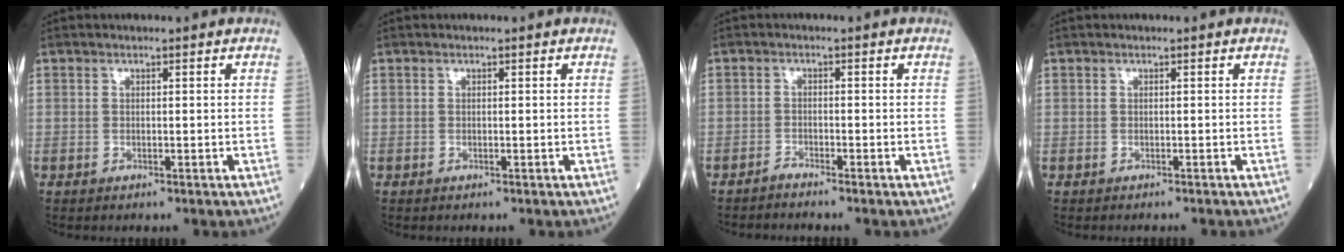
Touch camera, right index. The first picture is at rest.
{"total": 0.0}
{"total": 1.3, "force": [-1.2, -0.3, 0.0], "torque": [-0.001, -0.005, -0.021]}
{"total": 0.9, "force": [-0.8, 0.4, 0.1], "torque": [-0.001, 0.003, -0.014]}